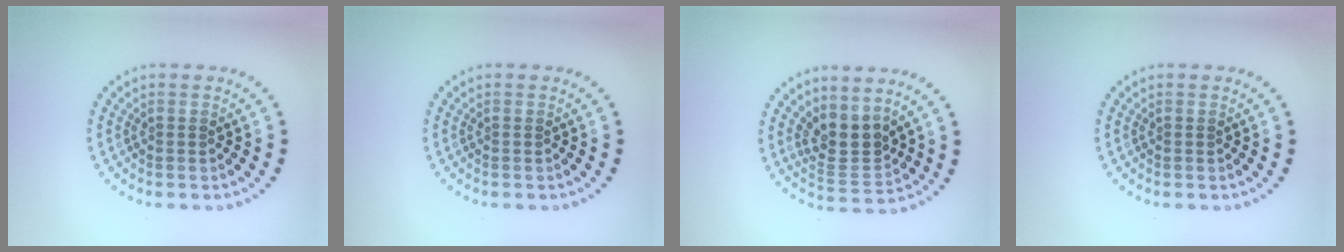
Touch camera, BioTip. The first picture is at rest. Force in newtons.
{"total": 0.0}
{"total": 3.3, "press": 2.8, "slide": 1.8}
{"total": 0.0}